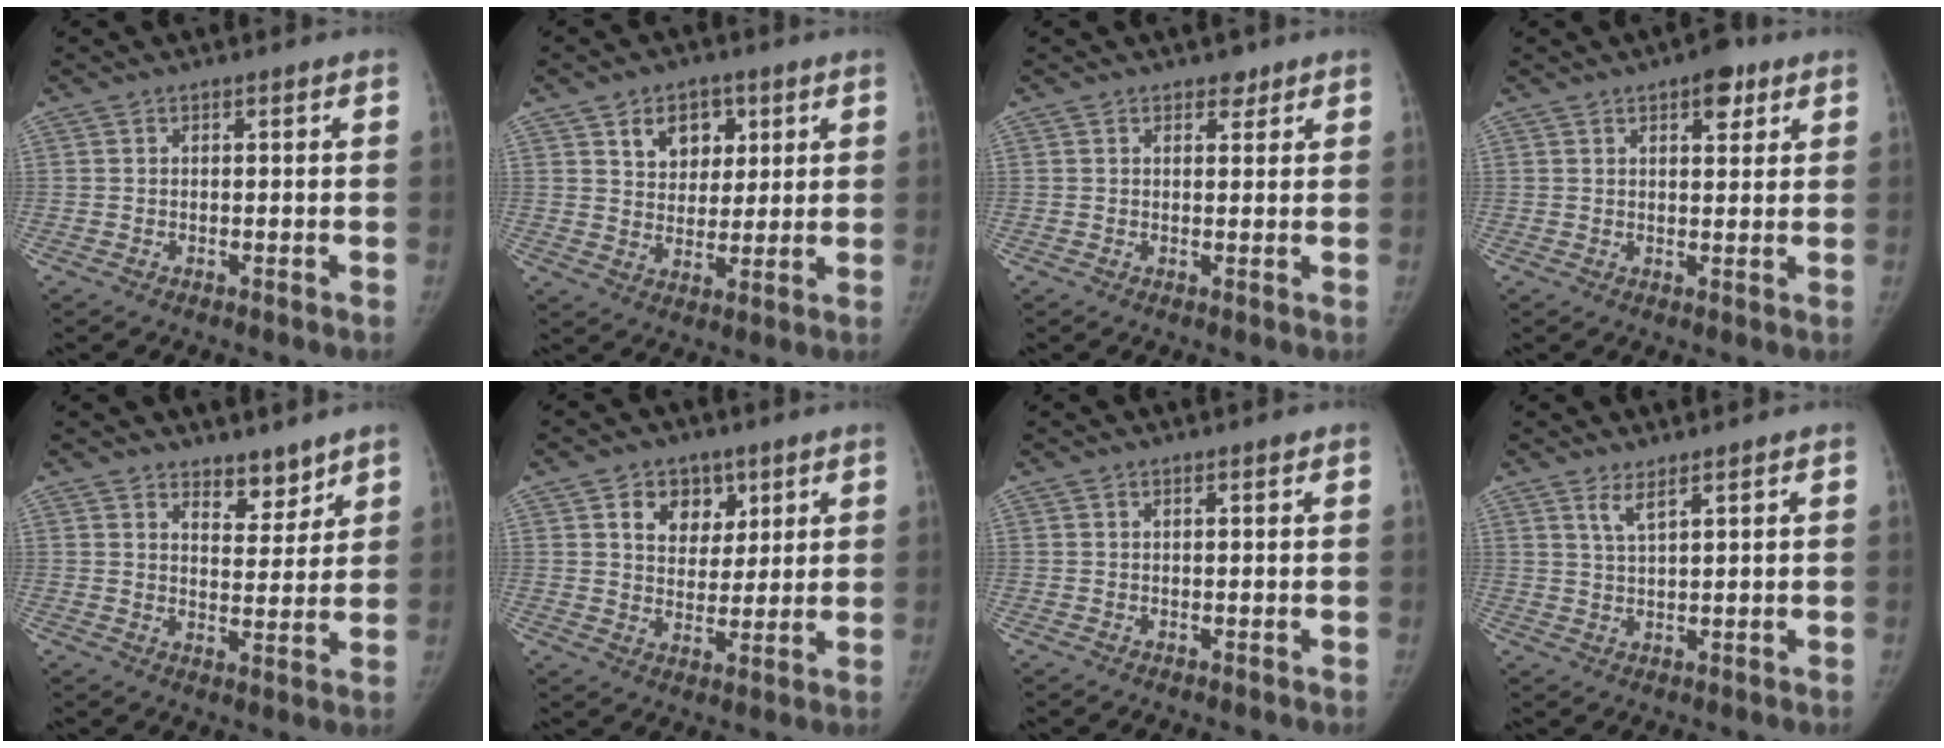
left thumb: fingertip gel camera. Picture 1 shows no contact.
{"total": 8.4, "force": [3.8, 6.1, 4.2], "torque": [-0.026, -0.017, 0.062]}
{"total": 1.8, "force": [1.3, 1.2, 0.6], "torque": [0.005, -0.006, 0.015]}
{"total": 5.2, "force": [2.9, 2.5, 3.5], "torque": [-0.028, -0.010, 0.034]}
{"total": 5.4, "force": [4.5, 2.5, 1.8], "torque": [0.002, -0.037, 0.074]}
{"total": 8.3, "force": [3.9, 6.4, 3.6], "torque": [-0.019, -0.016, 0.064]}
{"total": 0.6, "force": [0.4, 0.0, 0.4], "torque": [-0.006, -0.002, 0.008]}
{"total": 2.9, "force": [2.1, 0.4, 2.0], "torque": [-0.043, -0.016, 0.046]}